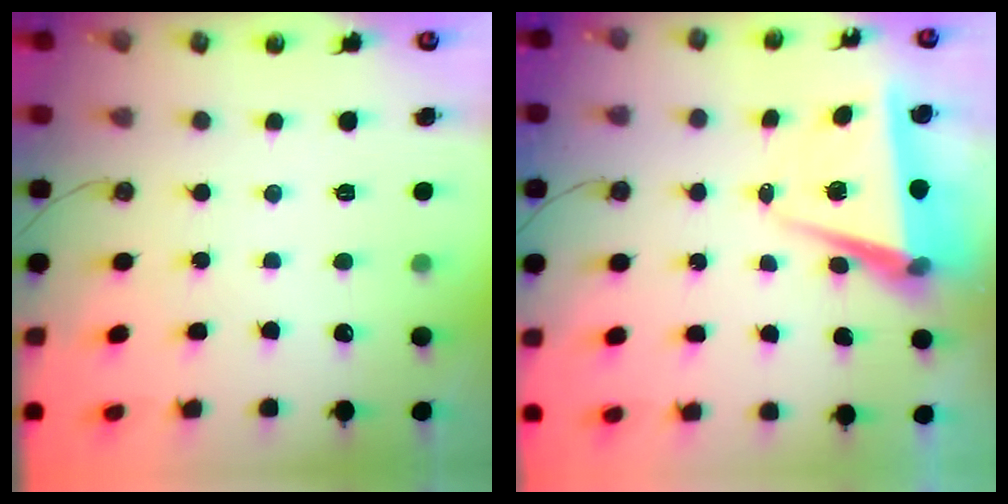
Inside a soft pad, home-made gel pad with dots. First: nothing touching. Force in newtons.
{"total": 7.2, "press": 5.6, "slide": 4.5}